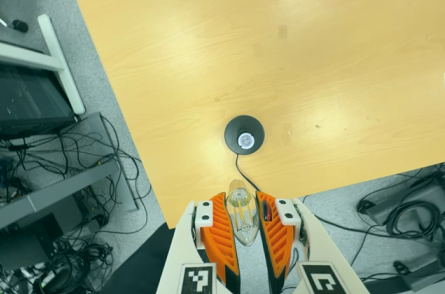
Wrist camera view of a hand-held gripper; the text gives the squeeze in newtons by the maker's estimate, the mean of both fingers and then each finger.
{"total": 22.1, "left": 25.6, "right": 18.6}